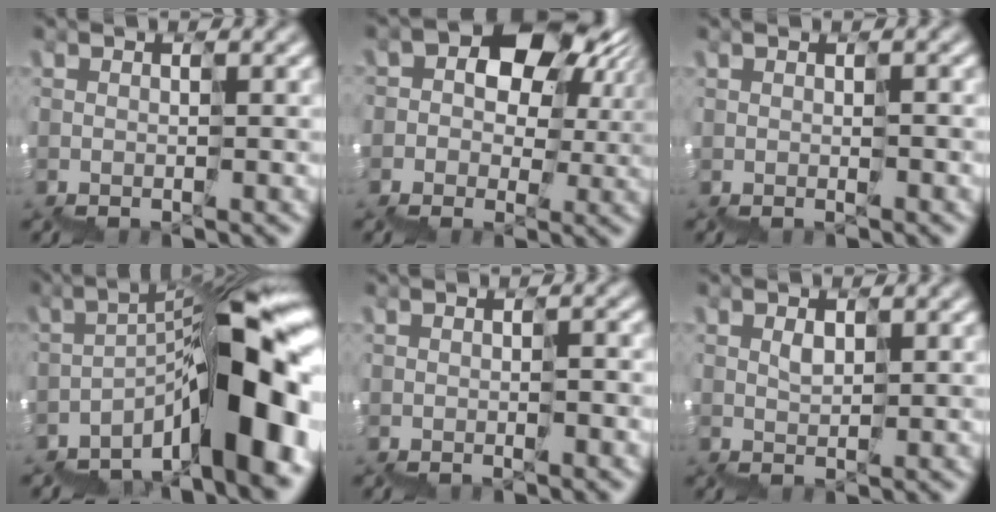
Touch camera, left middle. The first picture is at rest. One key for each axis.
{"total": 9.2, "fx": 1.1, "fy": 7.2, "fz": 5.6, "tx": -0.093, "ty": 0.018, "tz": 0.022}
{"total": 0.7, "fx": -0.1, "fy": 0.3, "fz": 0.6, "tx": -0.004, "ty": -0.002, "tz": 0.004}
{"total": 13.1, "fx": -5.0, "fy": 3.8, "fz": 11.5, "tx": -0.154, "ty": 0.026, "tz": -0.081}
{"total": 1.2, "fx": -0.4, "fy": 0.5, "fz": 1.0, "tx": -0.007, "ty": 0.002, "tz": 0.000}
{"total": 1.1, "fx": 1.1, "fy": 0.0, "fz": 0.0, "tx": -0.008, "ty": 0.016, "tz": 0.023}